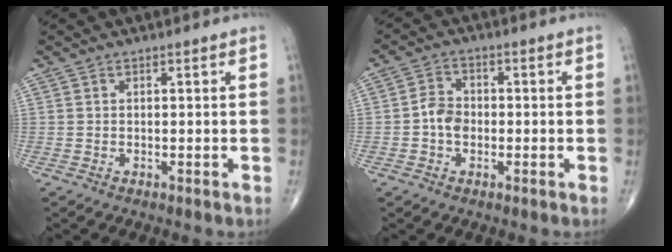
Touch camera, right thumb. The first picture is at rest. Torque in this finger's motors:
{"motor_torque": [0.18, 0.11, 0.55, -0.20, 0.02]}